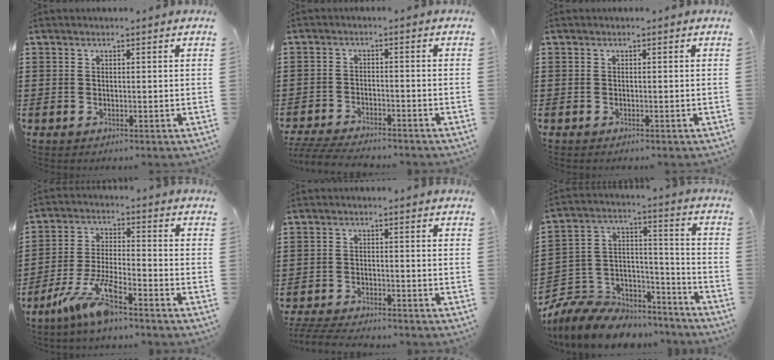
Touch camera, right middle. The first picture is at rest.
{"total": 4.8, "force": [-4.6, 0.6, 1.1], "torque": [-0.028, 0.000, -0.095]}
{"total": 0.0}
{"total": 8.6, "force": [-6.4, 1.2, 5.7], "torque": [-0.130, -0.009, -0.124]}
{"total": 4.2, "force": [-4.1, 0.5, 0.9], "torque": [-0.027, -0.003, -0.087]}
{"total": 9.2, "force": [-8.0, 4.2, 1.8], "torque": [-0.060, 0.006, -0.159]}